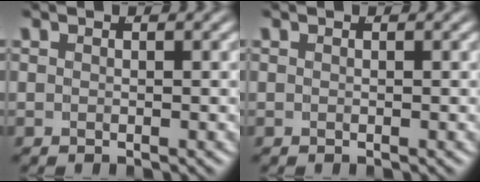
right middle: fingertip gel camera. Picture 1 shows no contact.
{"total": 0.0}